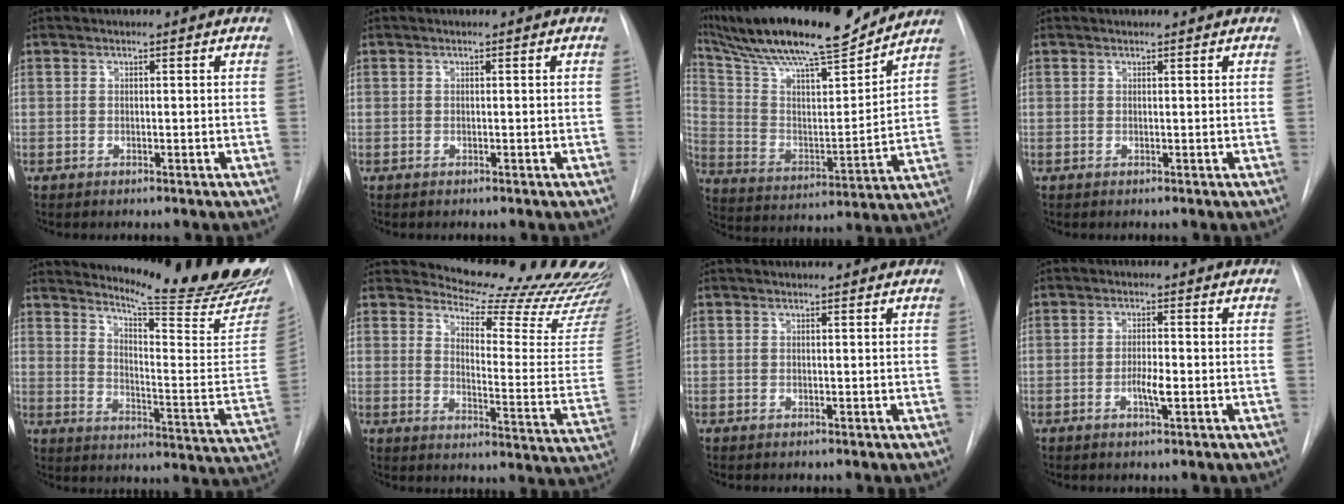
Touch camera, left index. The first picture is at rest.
{"total": 0.0}
{"total": 22.7, "force": [19.6, 2.7, 11.0], "torque": [-0.201, 0.006, 0.317]}
{"total": 1.0, "force": [0.9, 0.1, 0.2], "torque": [-0.005, 0.015, 0.016]}
{"total": 22.9, "force": [20.9, -0.1, 9.4], "torque": [-0.139, -0.129, 0.264]}
{"total": 21.4, "force": [20.5, 2.5, 5.8], "torque": [-0.076, -0.140, 0.232]}
{"total": 1.1, "force": [1.1, 0.1, 0.0], "torque": [-0.009, 0.008, 0.011]}
{"total": 2.8, "force": [-0.9, 0.4, 2.6], "torque": [-0.048, 0.000, -0.015]}